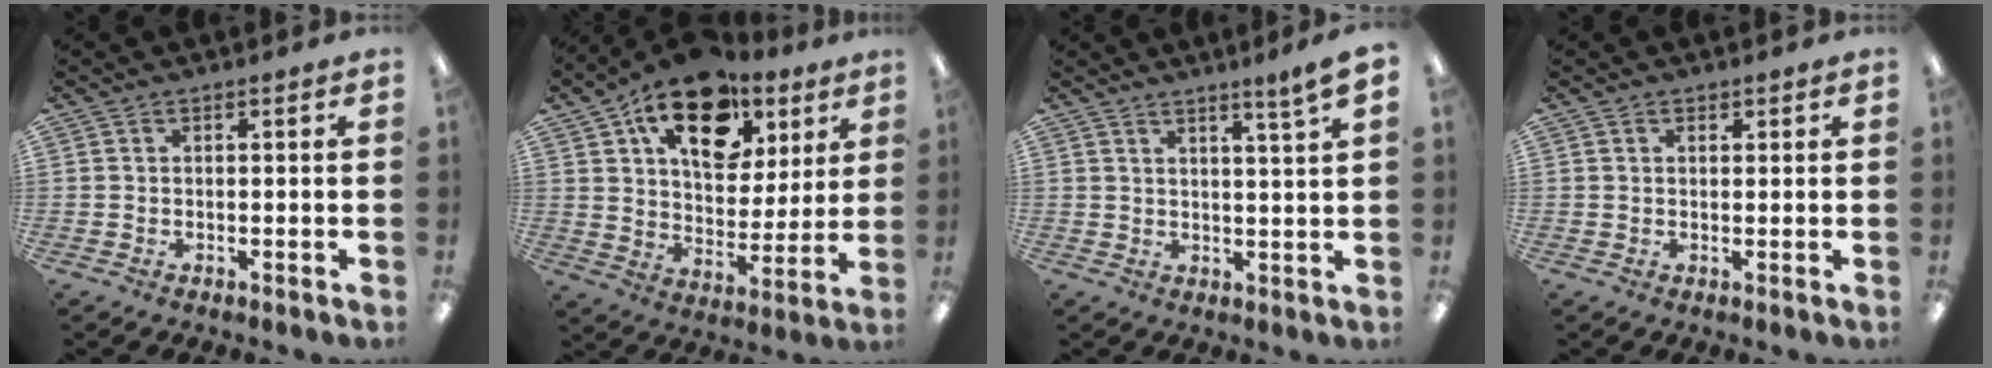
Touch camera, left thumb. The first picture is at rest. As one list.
[{"total": 17.5, "force": [10.2, 10.4, 9.6], "torque": [-0.147, -0.044, 0.180]}, {"total": 4.5, "force": [3.5, -0.8, 2.6], "torque": [-0.042, -0.026, 0.057]}, {"total": 1.0, "force": [0.5, 0.7, 0.5], "torque": [-0.002, -0.002, 0.007]}]